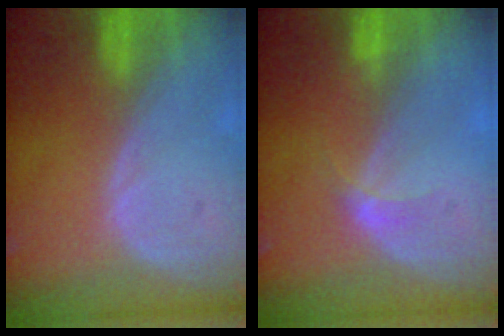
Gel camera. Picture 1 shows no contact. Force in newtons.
{"total": 1.7, "press": 1.7, "slide": 0.2}